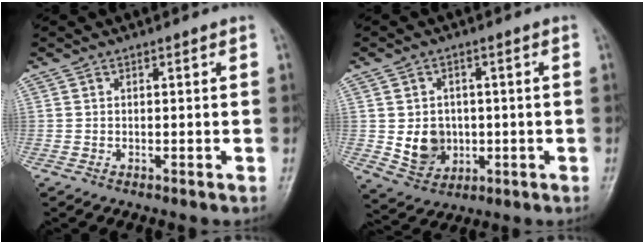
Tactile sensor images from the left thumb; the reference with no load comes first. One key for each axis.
{"total": 7.5, "fx": -0.5, "fy": 6.4, "fz": 3.9, "tx": -0.035, "ty": -0.001, "tz": 0.005}